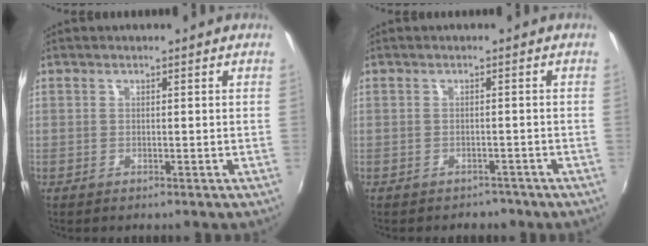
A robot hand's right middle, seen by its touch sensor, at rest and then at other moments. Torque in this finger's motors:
{"motor_torque": [0.03, -0.47, -0.17, -0.01]}